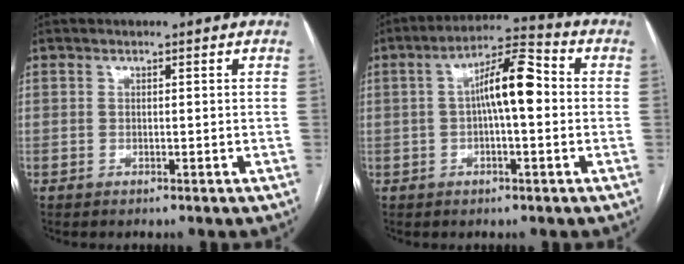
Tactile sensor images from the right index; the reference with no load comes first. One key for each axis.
{"total": 8.8, "fx": 0.4, "fy": 2.0, "fz": 8.5, "tx": -0.151, "ty": 0.031, "tz": 0.002}